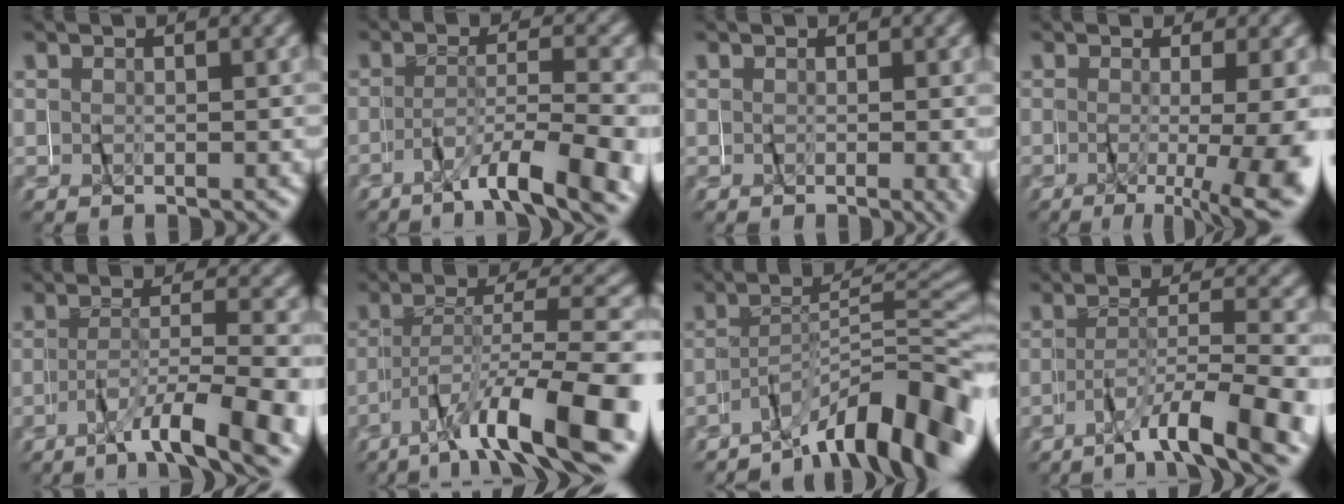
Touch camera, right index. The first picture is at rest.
{"total": 7.9, "force": [-5.8, 0.7, 5.2], "torque": [-0.079, -0.015, -0.091]}
{"total": 1.2, "force": [-0.4, -0.3, 1.2], "torque": [-0.014, -0.006, -0.003]}
{"total": 5.0, "force": [-2.3, -0.3, 4.4], "torque": [-0.056, -0.015, -0.033]}
{"total": 8.1, "force": [-6.0, 0.4, 5.4], "torque": [-0.084, -0.015, -0.090]}
{"total": 9.2, "force": [-6.4, 0.3, 6.6], "torque": [-0.107, -0.008, -0.095]}
{"total": 10.0, "force": [-8.0, 1.1, 5.9], "torque": [-0.088, -0.006, -0.121]}
{"total": 7.4, "force": [-5.5, 0.0, 4.9], "torque": [-0.074, -0.008, -0.086]}